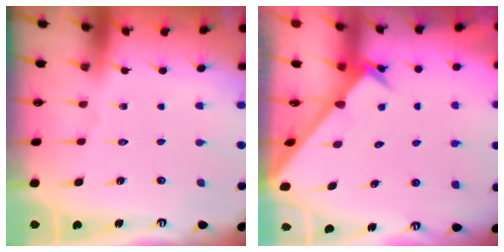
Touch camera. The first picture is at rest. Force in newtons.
{"total": 2.4, "press": 2.4, "slide": 0.2}